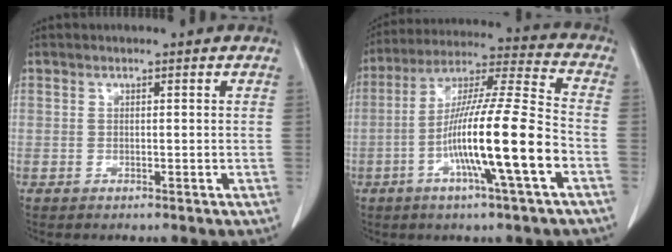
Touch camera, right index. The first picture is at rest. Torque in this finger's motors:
{"motor_torque": [1.89, -0.25, 1.05, 0.21]}